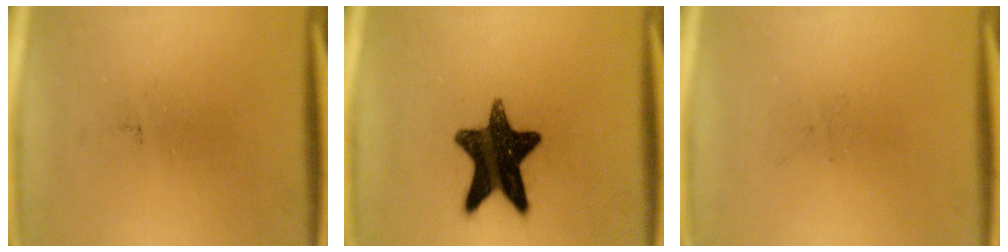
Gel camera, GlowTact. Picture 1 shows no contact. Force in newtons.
{"total": 15.1}
{"total": 0.0}